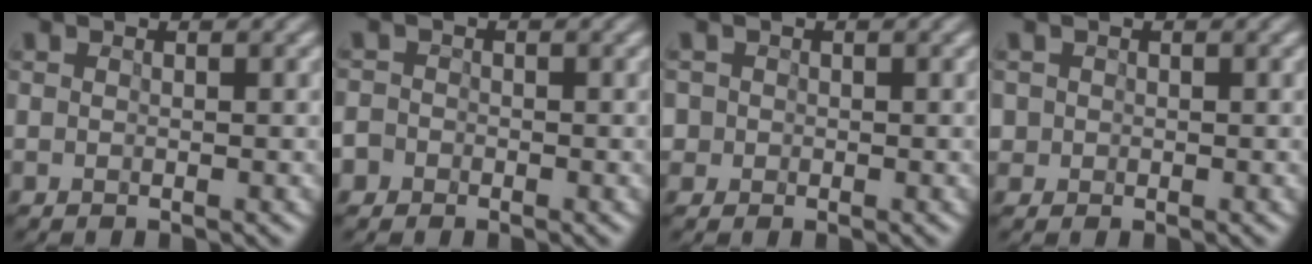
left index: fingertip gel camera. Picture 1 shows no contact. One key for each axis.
{"total": 3.6, "fx": -2.4, "fy": 2.6, "fz": 0.4, "tx": -0.014, "ty": -0.001, "tz": -0.053}
{"total": 3.2, "fx": -0.1, "fy": 3.1, "fz": 0.7, "tx": -0.021, "ty": 0.028, "tz": -0.016}
{"total": 2.5, "fx": 0.1, "fy": 2.4, "fz": 0.6, "tx": -0.014, "ty": 0.027, "tz": -0.004}